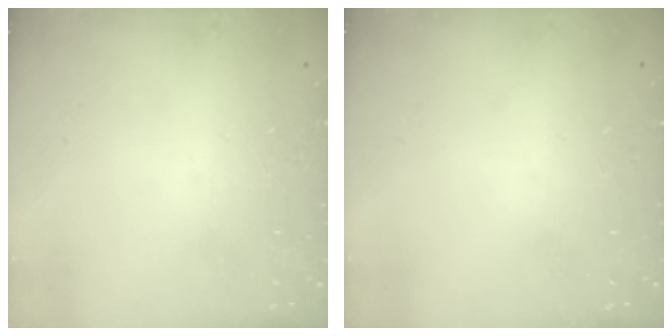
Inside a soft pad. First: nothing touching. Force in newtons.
{"total": 0.0}